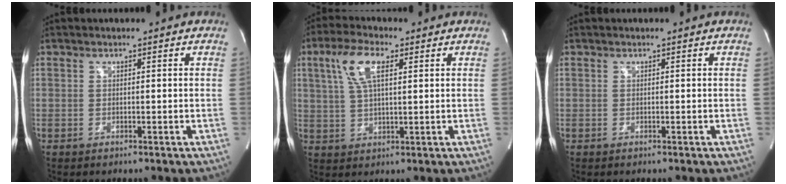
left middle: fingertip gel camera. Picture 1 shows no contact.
{"total": 7.7, "force": [3.0, 2.4, 6.6], "torque": [-0.144, 0.016, 0.061]}
{"total": 0.0}